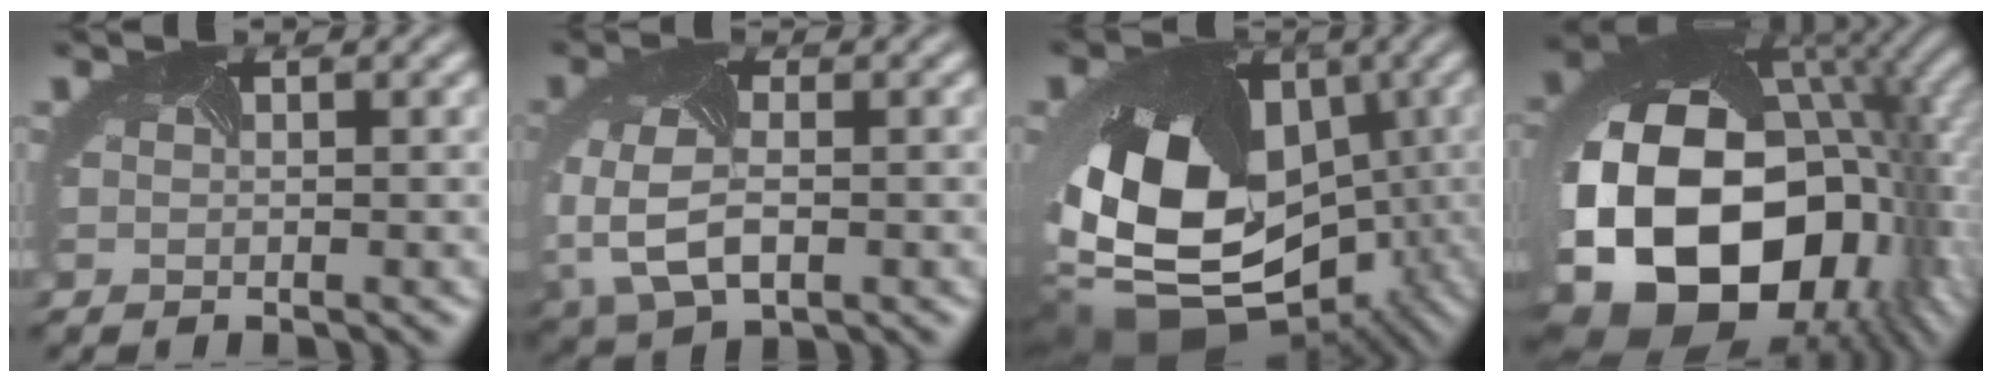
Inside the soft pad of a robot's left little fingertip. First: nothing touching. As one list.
[{"total": 5.3, "force": [-1.4, 3.6, 3.7], "torque": [-0.109, -0.017, -0.024]}, {"total": 17.4, "force": [-3.5, 12.7, 11.3], "torque": [-0.213, -0.023, -0.040]}, {"total": 20.9, "force": [-3.4, 15.0, 14.1], "torque": [-0.322, -0.079, -0.013]}]